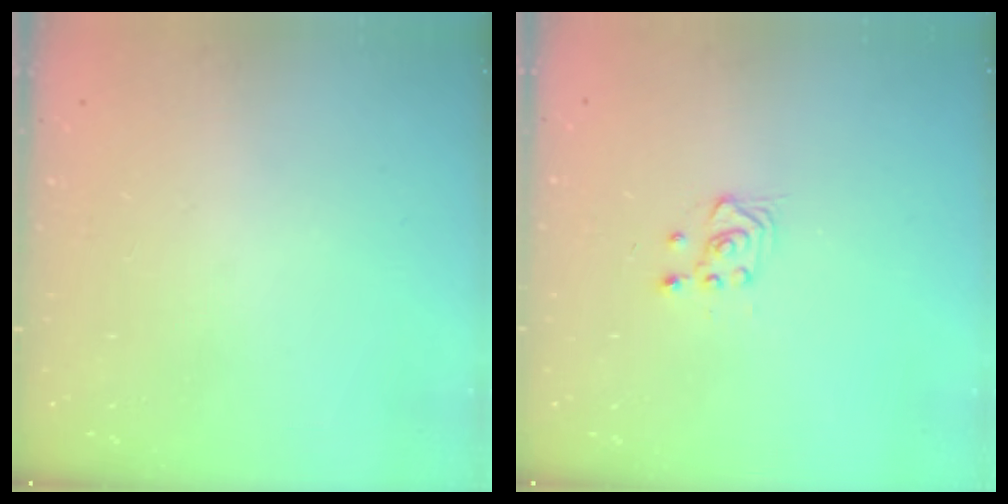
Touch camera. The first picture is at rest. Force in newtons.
{"total": 3.0, "press": 2.8, "slide": 1.0}